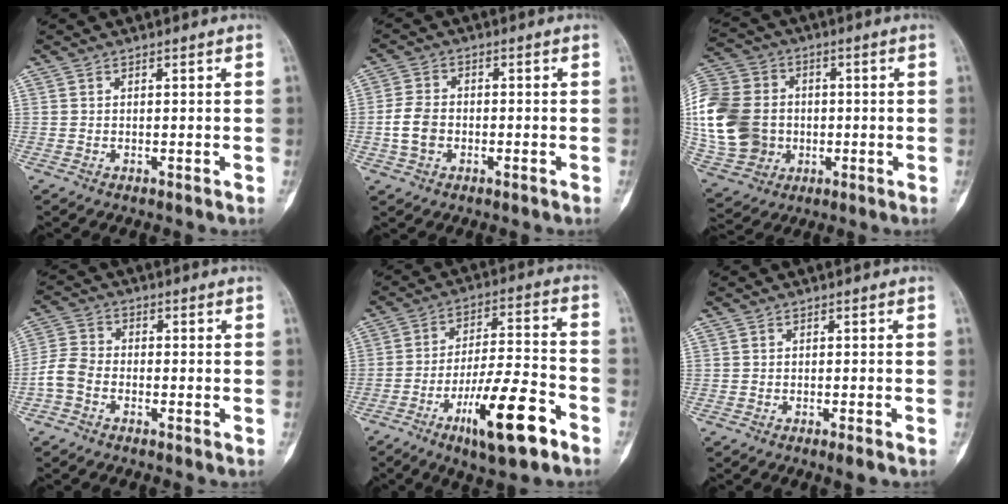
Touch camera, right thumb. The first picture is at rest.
{"total": 5.5, "force": [-1.2, 4.0, 3.6], "torque": [-0.067, 0.014, -0.027]}
{"total": 22.2, "force": [-0.5, 18.4, 12.5], "torque": [-0.286, 0.024, 0.003]}
{"total": 5.0, "force": [-2.0, 3.5, 3.0], "torque": [-0.061, 0.016, -0.052]}
{"total": 15.8, "force": [-8.4, 3.9, 12.8], "torque": [-0.216, 0.051, -0.134]}
{"total": 1.5, "force": [-0.9, 0.0, 1.1], "torque": [-0.025, -0.001, -0.018]}